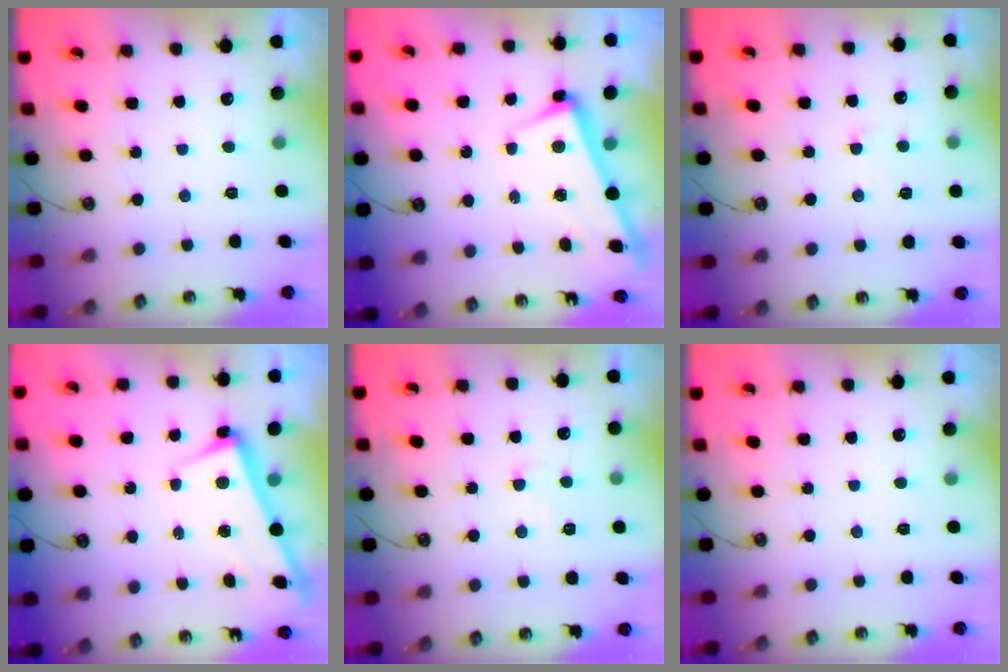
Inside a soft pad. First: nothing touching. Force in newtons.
{"total": 2.6, "press": 2.6, "slide": 0.6}
{"total": 0.8, "press": 0.6, "slide": 0.6}
{"total": 2.6, "press": 2.6, "slide": 0.6}
{"total": 1.4, "press": 1.3, "slide": 0.6}
{"total": 0.0}